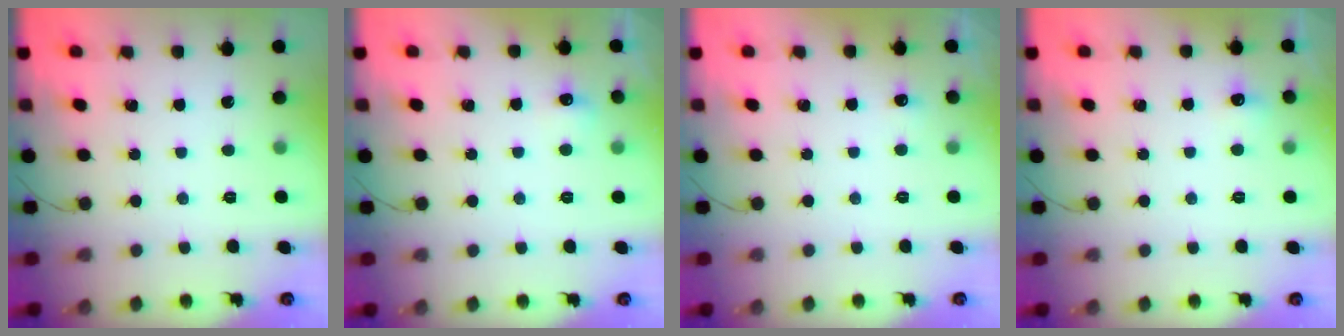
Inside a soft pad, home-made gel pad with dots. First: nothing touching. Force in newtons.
{"total": 5.0, "press": 4.8, "slide": 1.2}
{"total": 12.1, "press": 3.1, "slide": 11.7}
{"total": 4.3, "press": 4.1, "slide": 1.2}